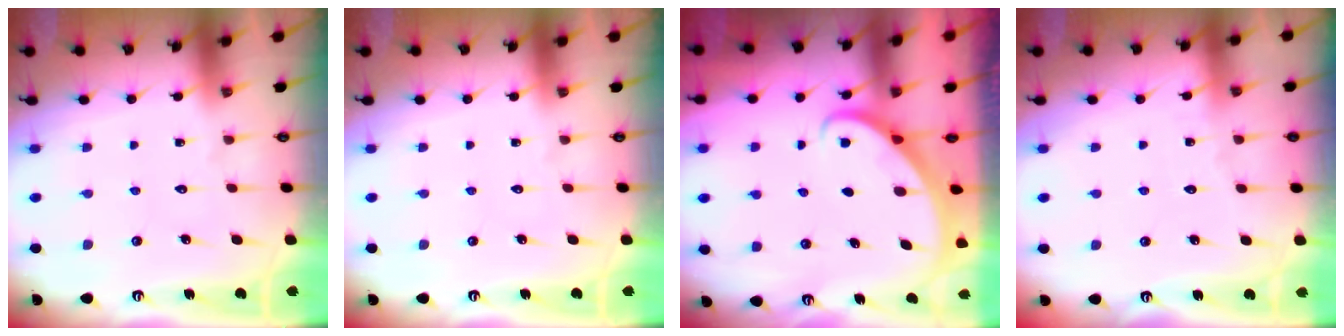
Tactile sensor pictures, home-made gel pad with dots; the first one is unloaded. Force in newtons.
{"total": 0.0}
{"total": 2.8, "press": 2.8, "slide": 0.2}
{"total": 2.5, "press": 2.5, "slide": 0.3}